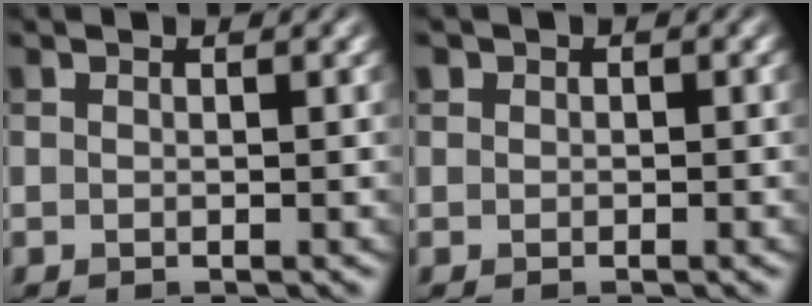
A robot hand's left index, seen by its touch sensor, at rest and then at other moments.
{"total": 0.7, "force": [0.2, 0.6, 0.2], "torque": [-0.003, 0.001, -0.005]}